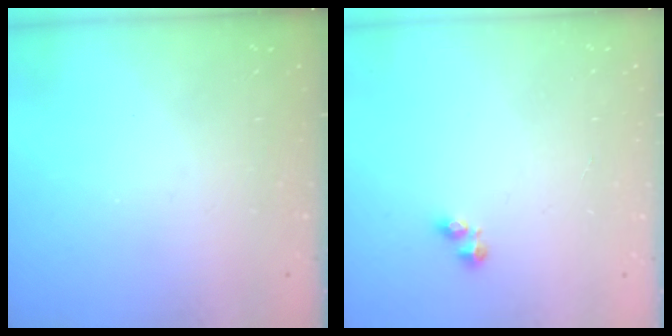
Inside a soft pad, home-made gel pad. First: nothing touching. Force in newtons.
{"total": 2.1, "press": 2.0, "slide": 0.4}